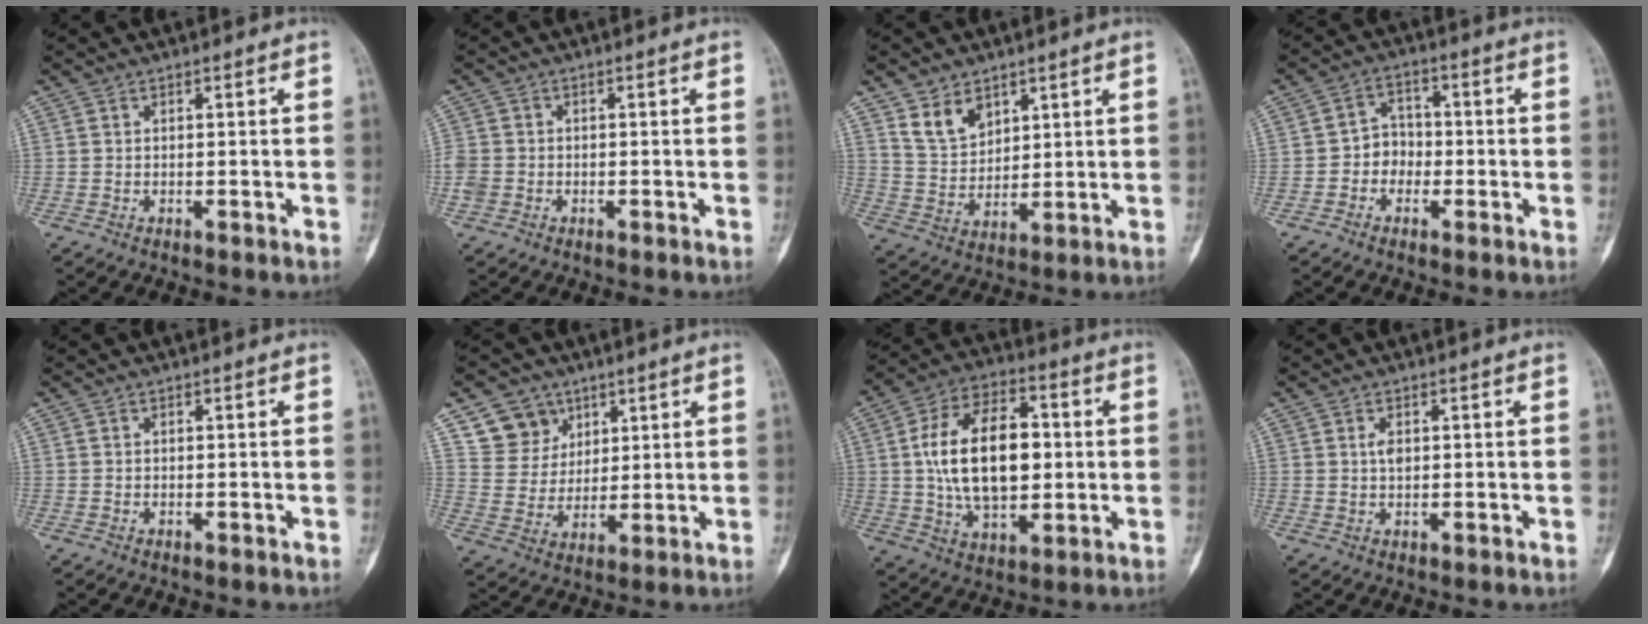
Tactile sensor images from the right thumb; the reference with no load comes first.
{"total": 3.2, "force": [-1.1, 2.6, 1.4], "torque": [-0.030, 0.007, -0.023]}
{"total": 7.5, "force": [4.6, 4.9, 3.4], "torque": [-0.041, -0.032, 0.098]}
{"total": 5.0, "force": [-1.5, 4.4, 1.9], "torque": [0.005, 0.022, -0.038]}
{"total": 0.0}
{"total": 9.0, "force": [5.0, 7.2, 1.7], "torque": [0.005, -0.032, 0.099]}
{"total": 18.8, "force": [1.3, 11.1, 15.1], "torque": [-0.238, 0.014, 0.024]}
{"total": 1.8, "force": [0.3, 1.0, 1.4], "torque": [-0.023, 0.000, 0.006]}